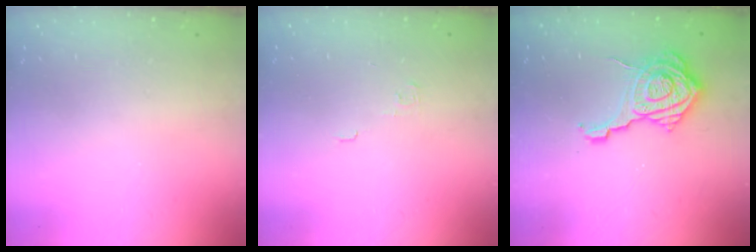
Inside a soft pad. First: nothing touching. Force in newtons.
{"total": 2.1, "press": 2.1, "slide": 0.3}
{"total": 15.8, "press": 15.7, "slide": 0.9}